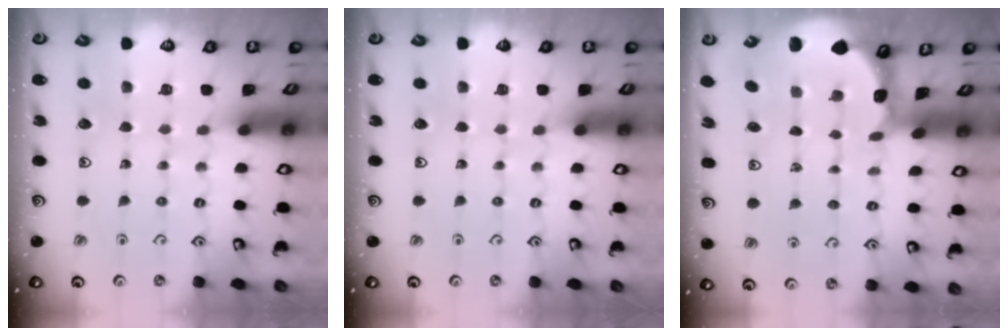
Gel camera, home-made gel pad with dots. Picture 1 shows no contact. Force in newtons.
{"total": 0.0}
{"total": 1.0, "press": 1.0, "slide": 0.2}